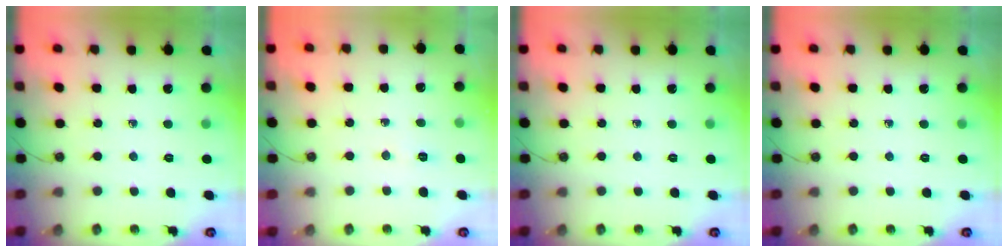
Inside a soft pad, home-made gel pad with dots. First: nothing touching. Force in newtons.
{"total": 2.4, "press": 2.3, "slide": 0.7}
{"total": 0.0}
{"total": 0.0}